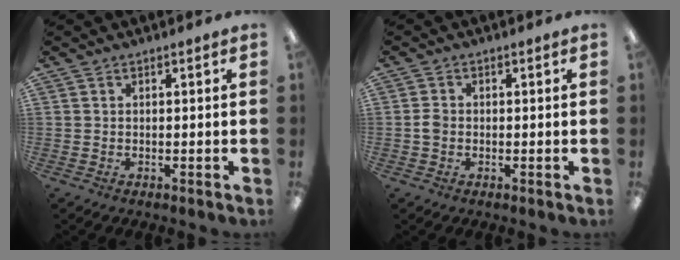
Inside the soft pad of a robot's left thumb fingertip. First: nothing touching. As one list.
[{"total": 2.2, "force": [-0.3, 1.7, 1.3], "torque": [-0.023, 0.006, -0.006]}]